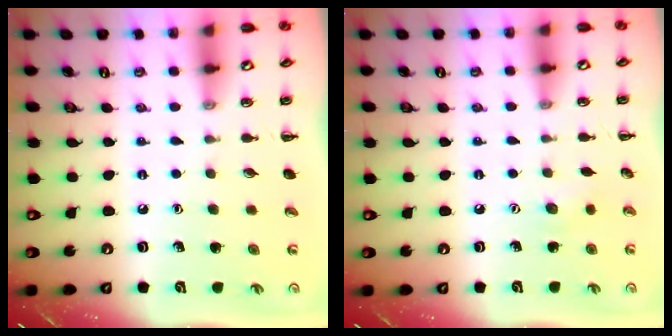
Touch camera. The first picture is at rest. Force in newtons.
{"total": 4.4, "press": 4.3, "slide": 0.9}